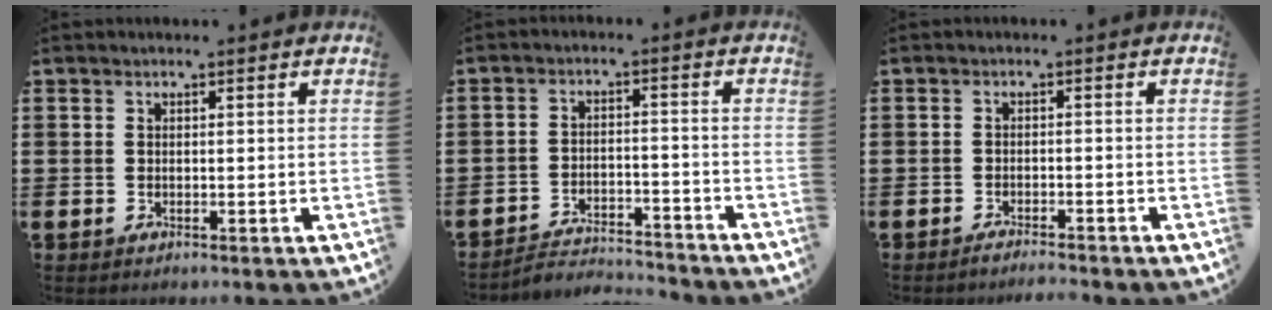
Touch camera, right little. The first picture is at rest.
{"total": 3.0, "force": [-3.0, 0.3, 0.0], "torque": [-0.008, 0.005, -0.067]}
{"total": 1.5, "force": [-1.4, -0.1, 0.3], "torque": [-0.007, 0.000, -0.028]}